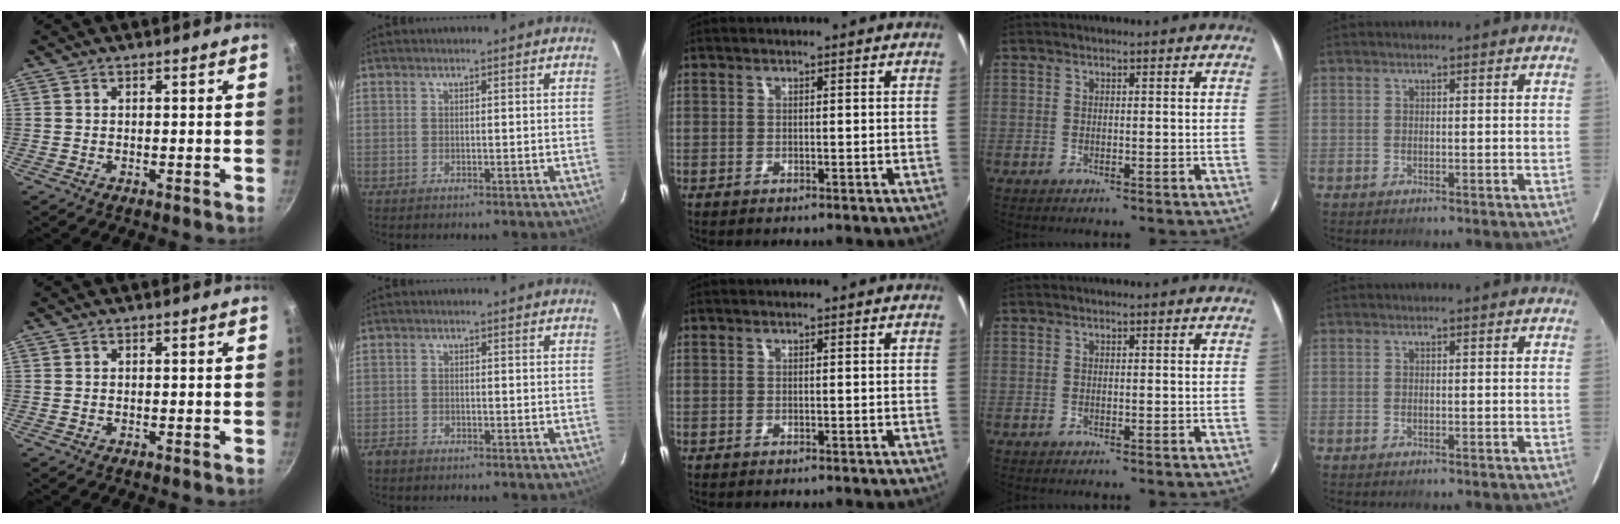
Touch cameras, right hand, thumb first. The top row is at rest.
{"index": {"total": 1.7, "force": [-1.4, 0.9, 0.4], "torque": [-0.012, 0.000, -0.027]}}